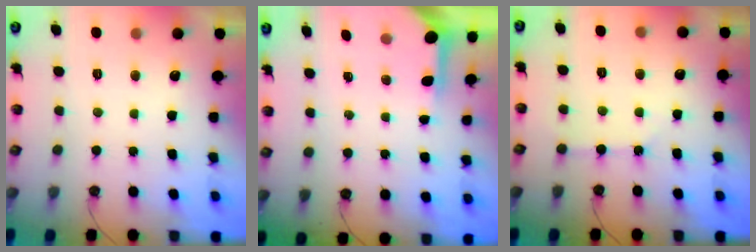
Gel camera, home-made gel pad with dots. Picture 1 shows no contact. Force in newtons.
{"total": 3.9, "press": 3.9, "slide": 0.4}
{"total": 3.6, "press": 3.5, "slide": 0.6}